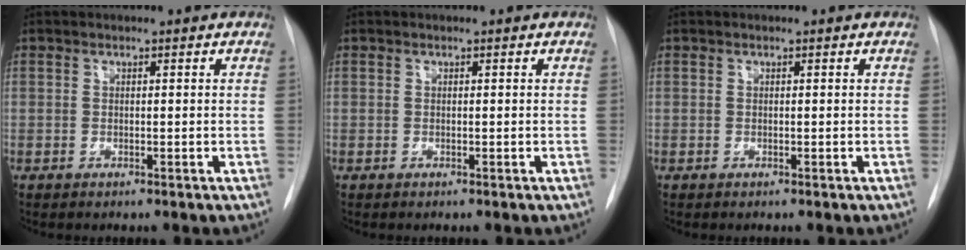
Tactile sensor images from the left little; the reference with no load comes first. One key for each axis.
{"total": 0.0}
{"total": 0.0}